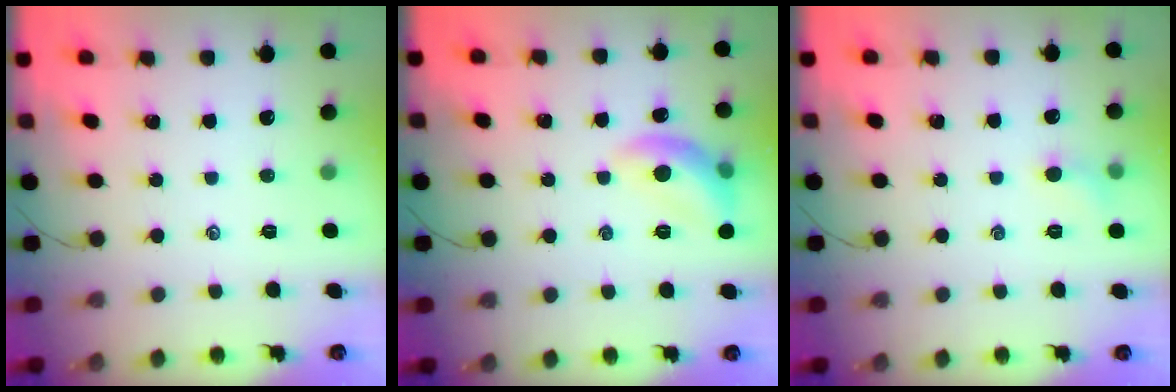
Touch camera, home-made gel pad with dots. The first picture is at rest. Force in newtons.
{"total": 11.1, "press": 11.1, "slide": 0.4}
{"total": 5.1, "press": 4.8, "slide": 1.6}